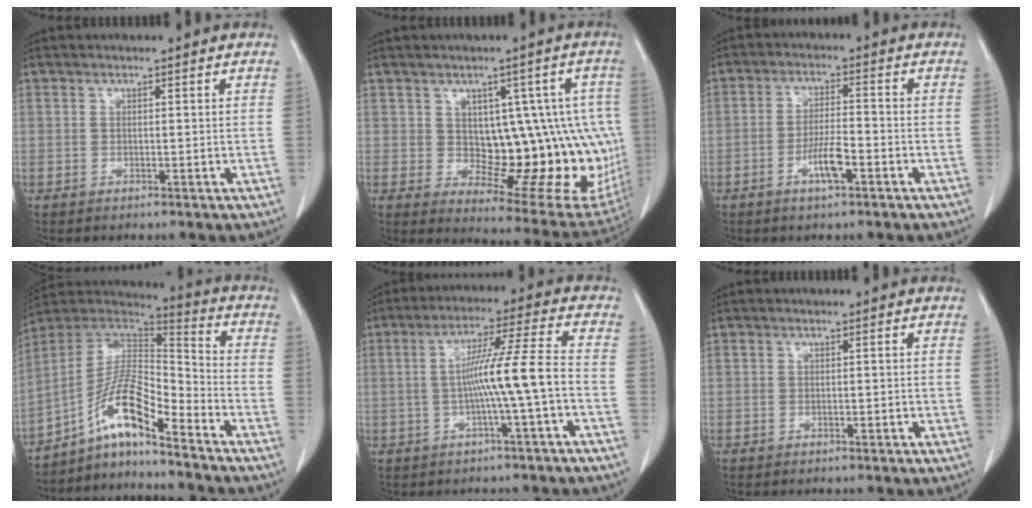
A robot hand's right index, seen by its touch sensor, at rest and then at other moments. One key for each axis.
{"total": 14.7, "fx": 0.6, "fy": 7.3, "fz": 12.8, "tx": -0.134, "ty": 0.013, "tz": 0.025}
{"total": 5.1, "fx": -2.3, "fy": 0.9, "fz": 4.4, "tx": -0.086, "ty": -0.001, "tz": -0.044}
{"total": 11.8, "fx": -7.8, "fy": 1.6, "fz": 8.7, "tx": -0.160, "ty": 0.024, "tz": -0.141}
{"total": 8.7, "fx": -1.6, "fy": -1.3, "fz": 8.5, "tx": -0.151, "ty": 0.015, "tz": -0.025}
{"total": 0.0}